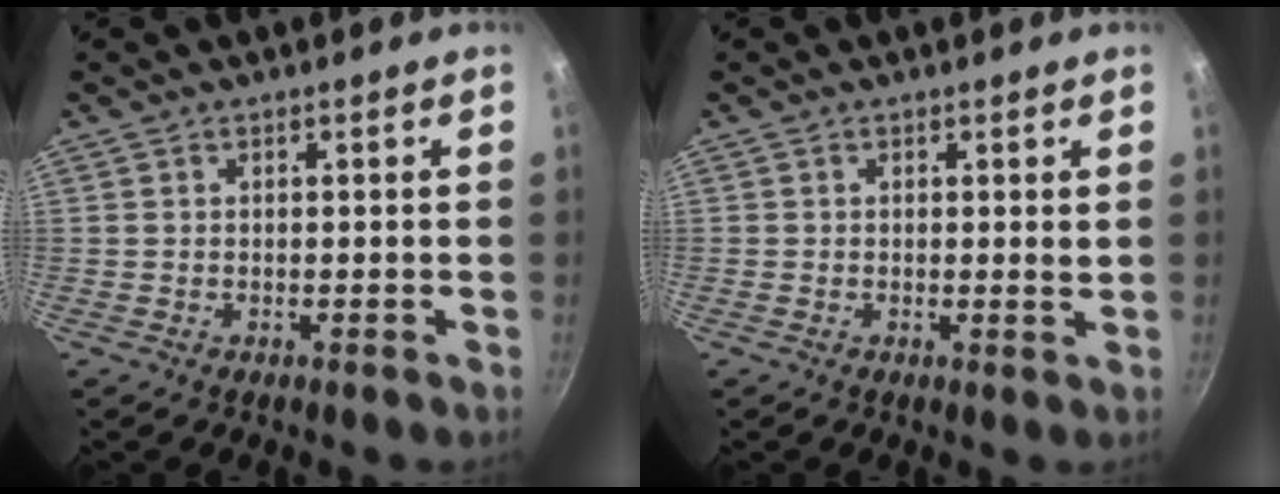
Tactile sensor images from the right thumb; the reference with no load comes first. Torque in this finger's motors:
{"motor_torque": [-0.60, 0.32, 0.46, 0.30, -0.01]}